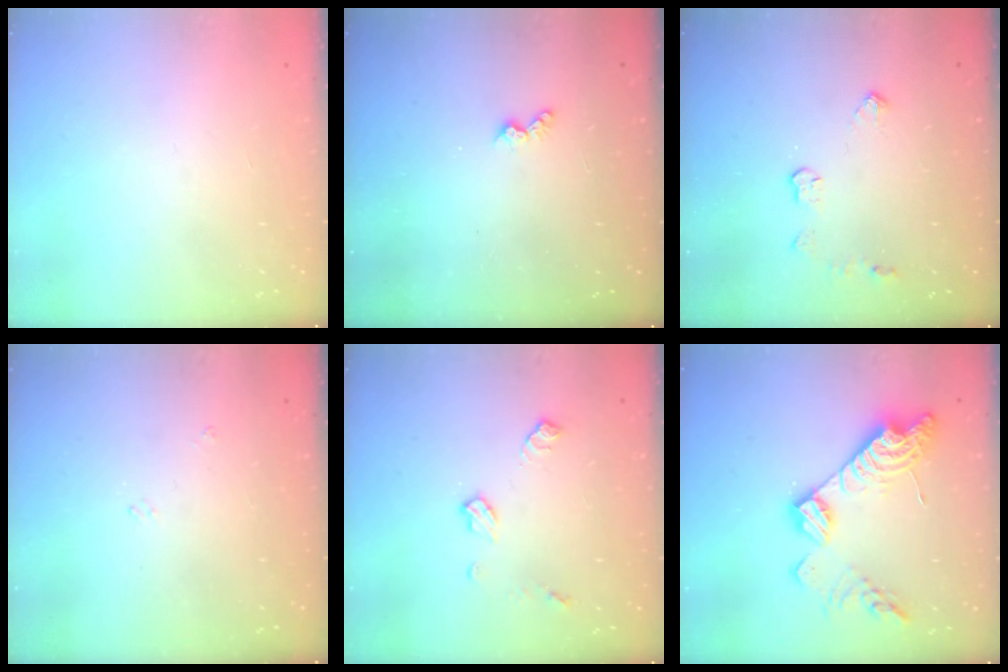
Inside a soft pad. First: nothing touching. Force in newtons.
{"total": 3.7, "press": 3.6, "slide": 0.7}
{"total": 4.7, "press": 4.6, "slide": 0.7}
{"total": 2.7, "press": 2.7, "slide": 0.4}
{"total": 7.7, "press": 7.7, "slide": 0.3}
{"total": 18.0, "press": 18.0, "slide": 1.1}